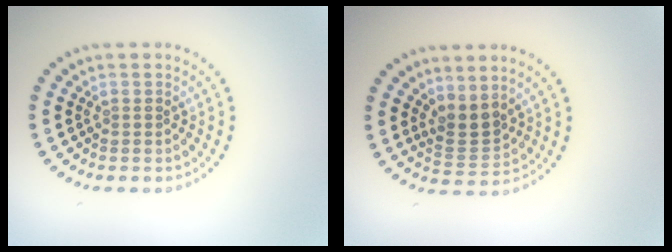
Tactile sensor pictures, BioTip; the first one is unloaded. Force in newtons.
{"total": 2.6, "press": 2.2, "slide": 1.5}